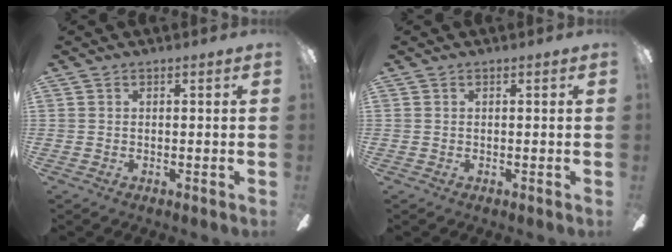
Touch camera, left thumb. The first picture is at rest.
{"total": 0.0}